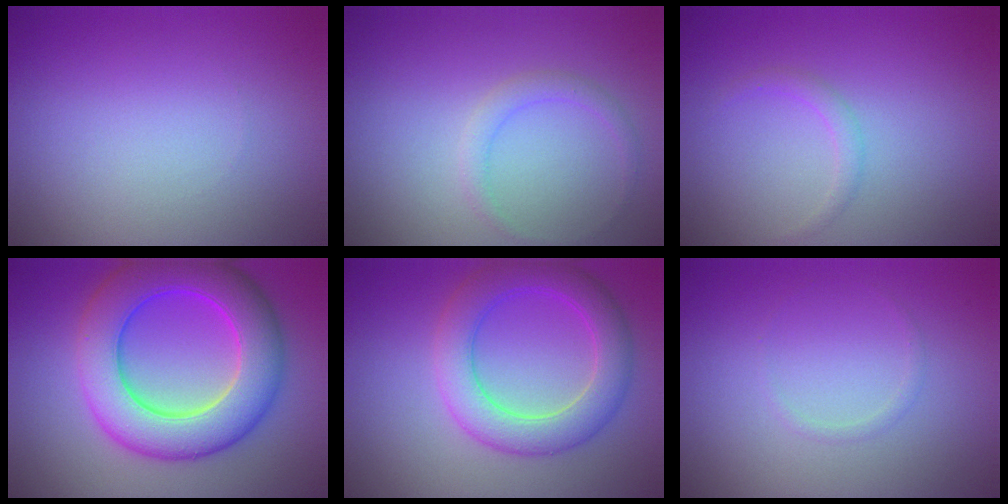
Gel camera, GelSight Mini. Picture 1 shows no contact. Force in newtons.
{"total": 1.4, "press": 1.4, "slide": 0.1}
{"total": 1.1, "press": 1.1, "slide": 0.1}
{"total": 9.4, "press": 9.4, "slide": 0.3}
{"total": 5.5, "press": 5.5, "slide": 0.4}
{"total": 0.6, "press": 0.6, "slide": 0.0}